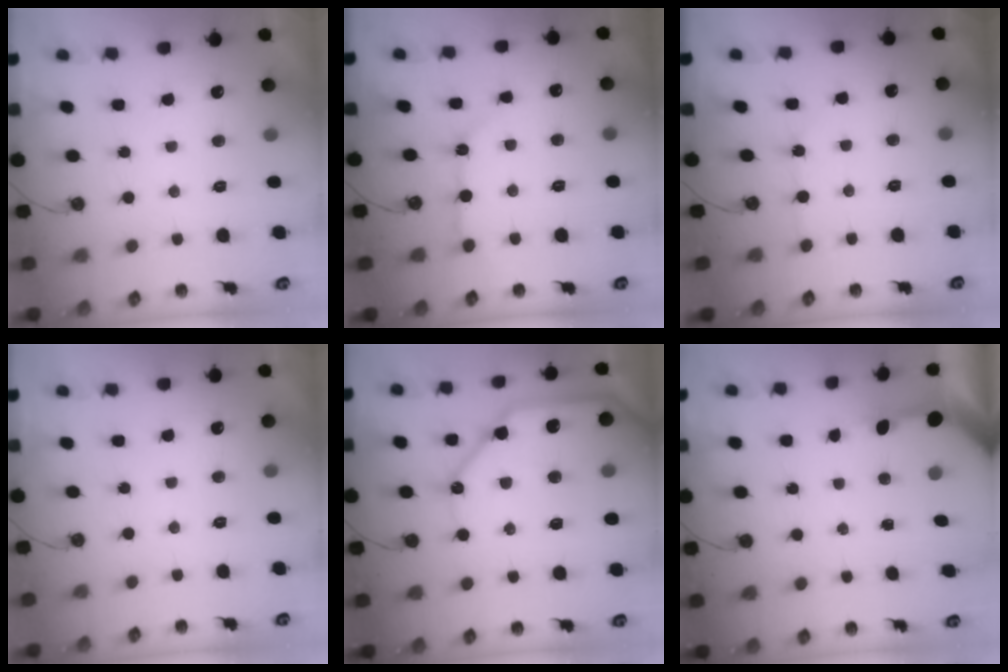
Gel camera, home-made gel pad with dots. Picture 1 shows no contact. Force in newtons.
{"total": 4.9, "press": 4.9, "slide": 0.4}
{"total": 2.1, "press": 2.0, "slide": 0.4}
{"total": 0.0}
{"total": 21.1, "press": 20.9, "slide": 2.9}
{"total": 3.4, "press": 3.4, "slide": 0.4}